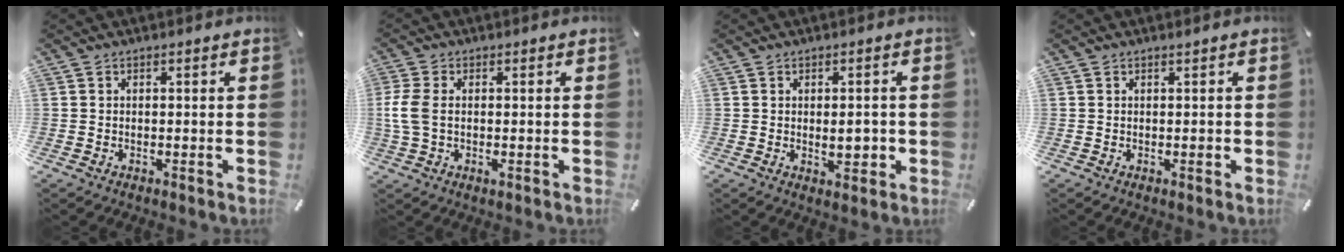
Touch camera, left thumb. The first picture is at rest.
{"total": 5.5, "force": [-0.2, 3.1, 4.6], "torque": [-0.106, -0.003, -0.006]}
{"total": 4.5, "force": [-0.2, 2.5, 3.8], "torque": [-0.043, -0.004, -0.007]}
{"total": 1.0, "force": [-0.2, 0.2, 1.0], "torque": [-0.016, -0.002, -0.002]}